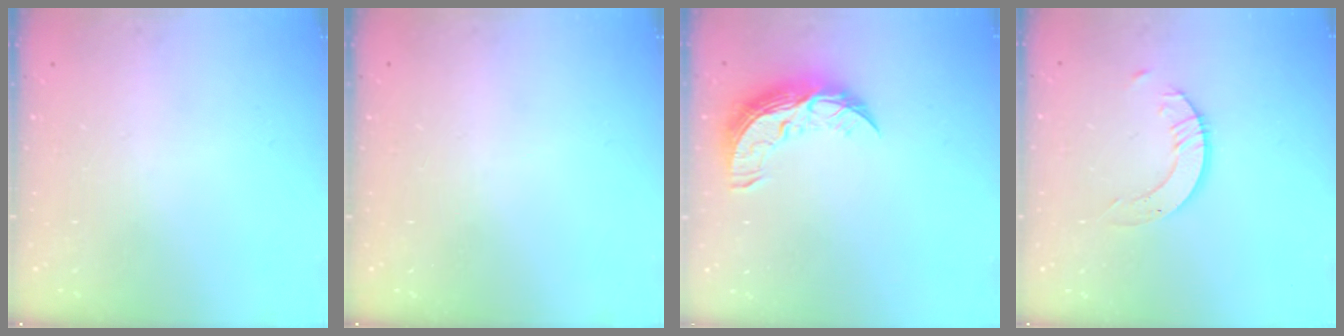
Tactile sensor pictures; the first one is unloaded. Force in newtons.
{"total": 0.0}
{"total": 10.0, "press": 10.0, "slide": 0.6}
{"total": 3.3, "press": 3.3, "slide": 0.2}